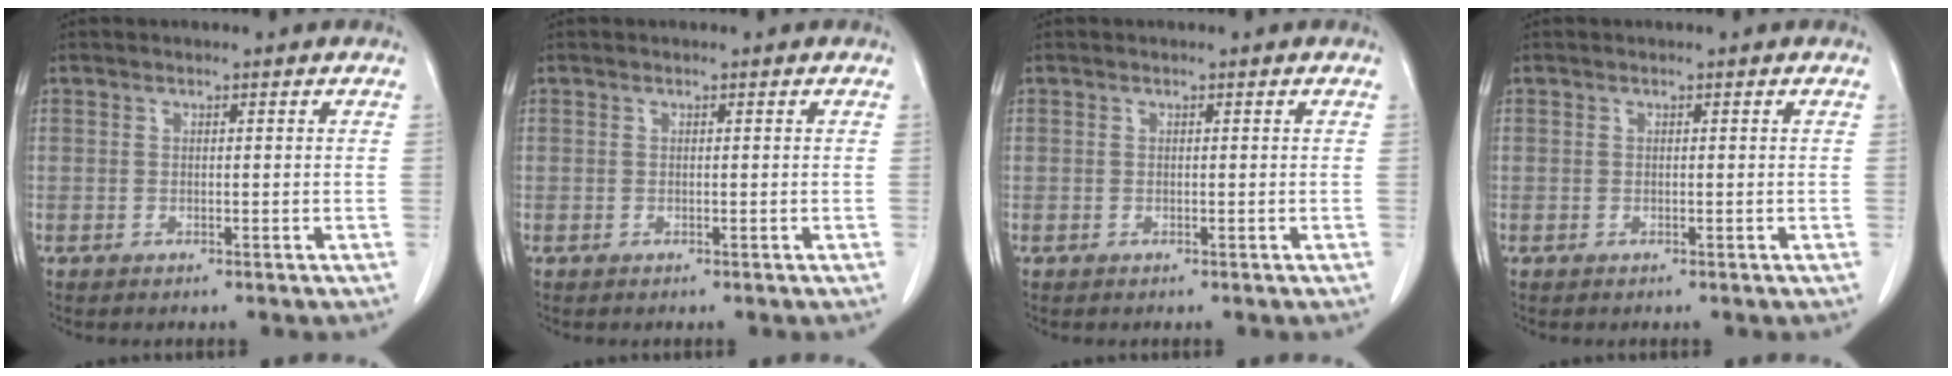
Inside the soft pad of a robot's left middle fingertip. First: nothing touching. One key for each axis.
{"total": 0.0}
{"total": 0.0}
{"total": 0.0}